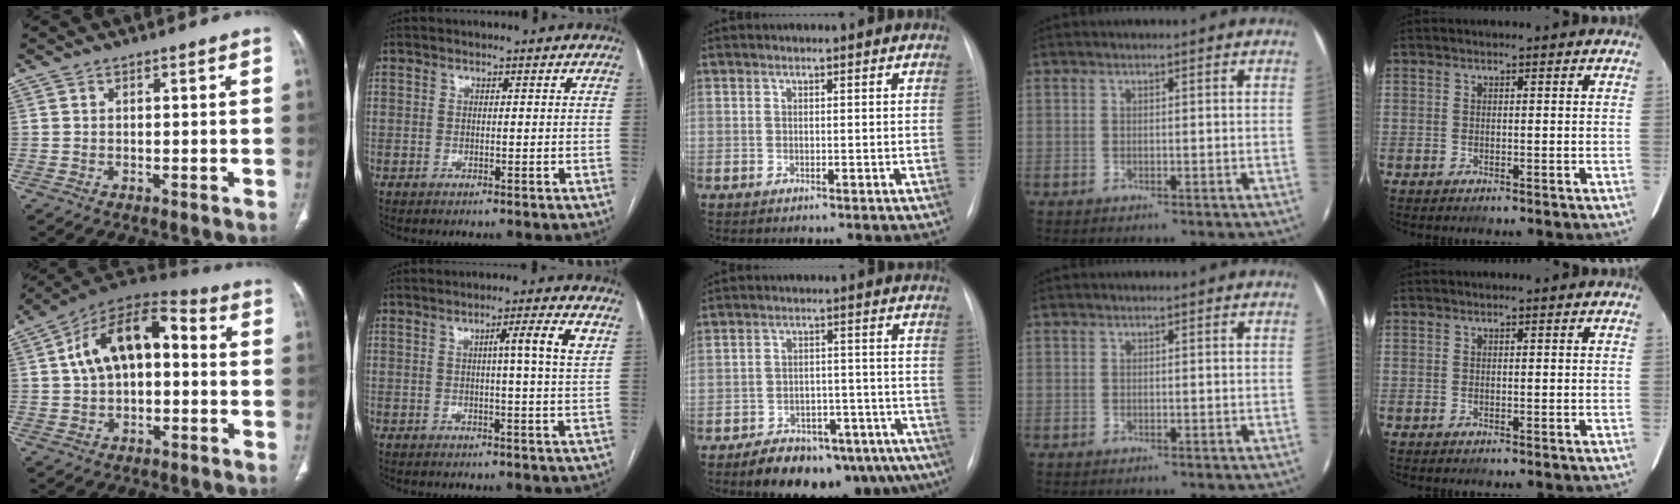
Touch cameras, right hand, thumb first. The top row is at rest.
{"thumb": {"total": 15.7, "force": [1.9, 9.0, 12.8], "torque": [-0.197, 0.045, 0.020]}, "index": {"total": 5.3, "force": [1.6, -0.7, 5.0], "torque": [-0.072, 0.004, 0.020]}, "middle": {"total": 16.3, "force": [-12.5, 7.2, 7.8], "torque": [-0.062, 0.033, -0.160]}}